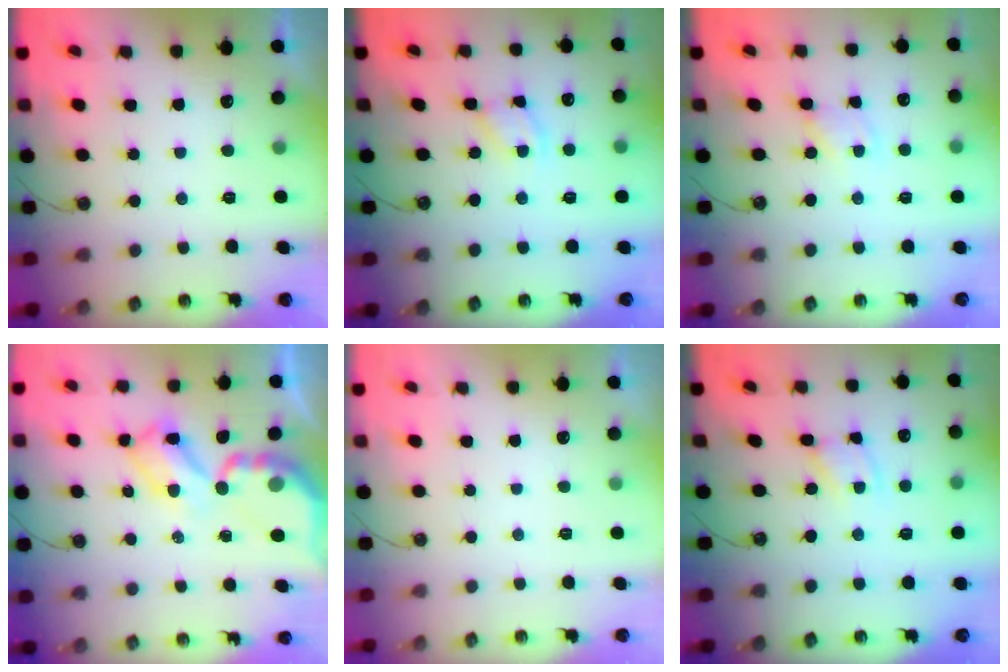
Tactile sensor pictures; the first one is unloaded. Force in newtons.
{"total": 4.1, "press": 4.1, "slide": 0.3}
{"total": 1.3, "press": 1.3, "slide": 0.2}
{"total": 8.6, "press": 8.6, "slide": 0.6}
{"total": 0.0}
{"total": 2.7, "press": 2.7, "slide": 0.1}